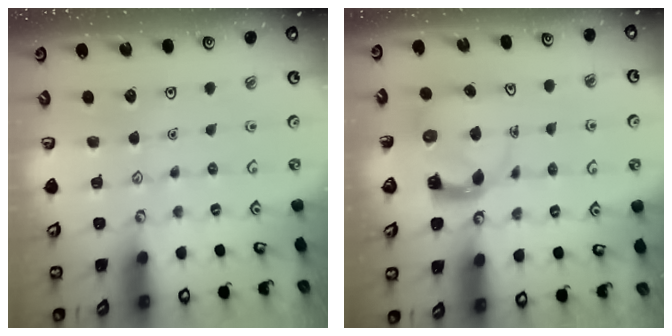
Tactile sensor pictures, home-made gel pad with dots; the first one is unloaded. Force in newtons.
{"total": 3.8, "press": 3.8, "slide": 0.5}